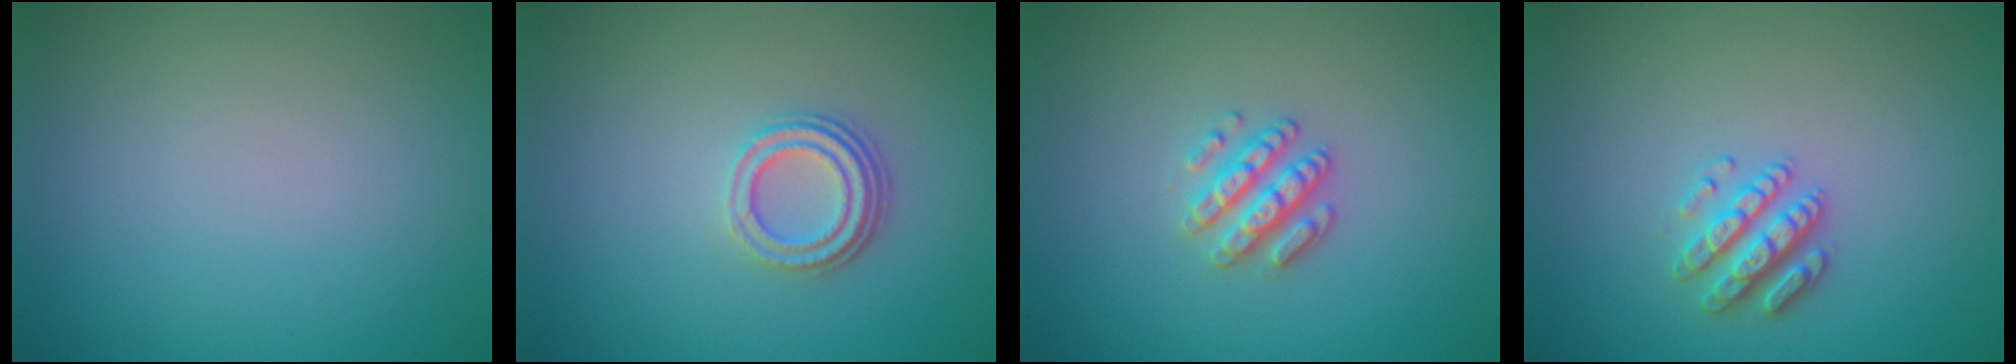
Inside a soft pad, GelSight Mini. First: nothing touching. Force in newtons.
{"total": 3.1, "press": 2.2, "slide": 2.2}
{"total": 2.8, "press": 2.6, "slide": 0.9}
{"total": 2.6, "press": 2.6, "slide": 0.5}